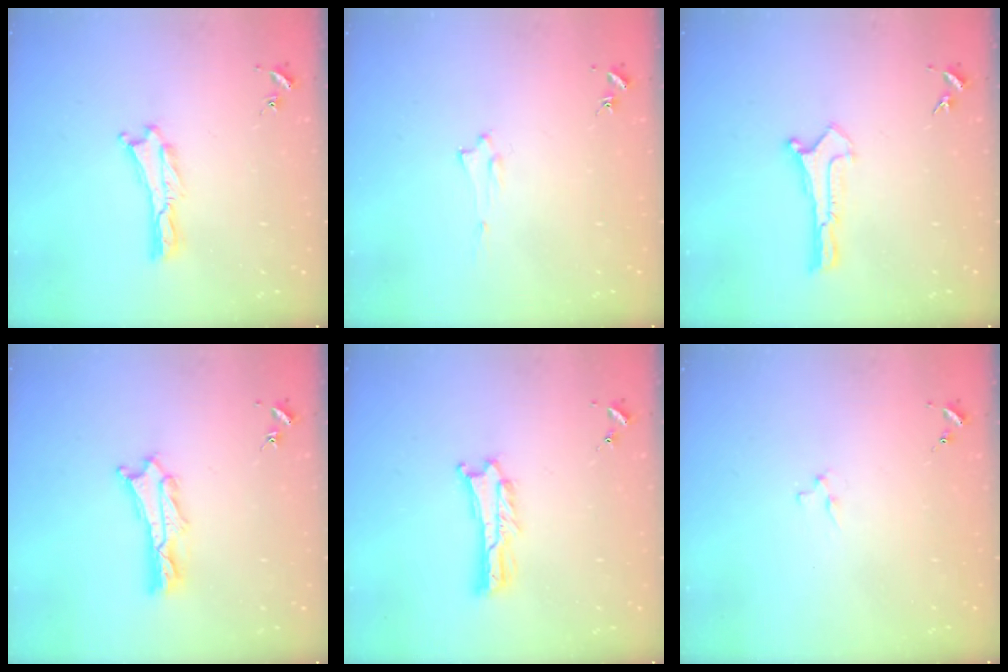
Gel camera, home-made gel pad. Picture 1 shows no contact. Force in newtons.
{"total": 1.4, "press": 1.4, "slide": 0.2}
{"total": 0.0}
{"total": 2.6, "press": 2.6, "slide": 0.2}
{"total": 1.1, "press": 1.1, "slide": 0.2}
{"total": 1.8, "press": 1.8, "slide": 0.3}